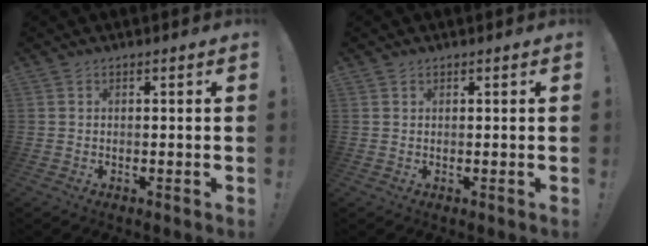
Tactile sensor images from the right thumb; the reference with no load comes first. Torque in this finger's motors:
{"motor_torque": [-0.03, -0.14, -0.33, 0.24, 0.03]}